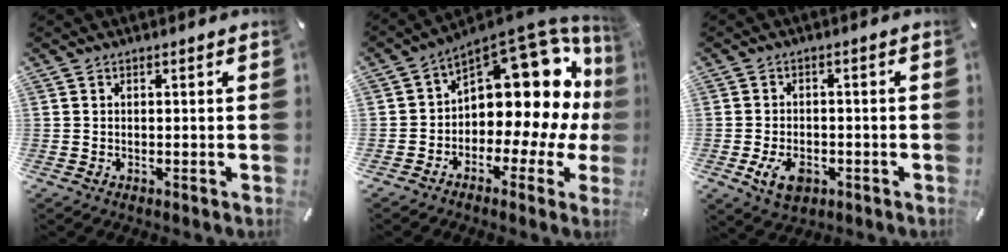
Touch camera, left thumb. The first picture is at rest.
{"total": 16.0, "force": [7.0, 9.3, 11.0], "torque": [-0.134, -0.079, 0.115]}
{"total": 6.4, "force": [-2.5, 4.3, 4.0], "torque": [-0.079, 0.006, -0.049]}